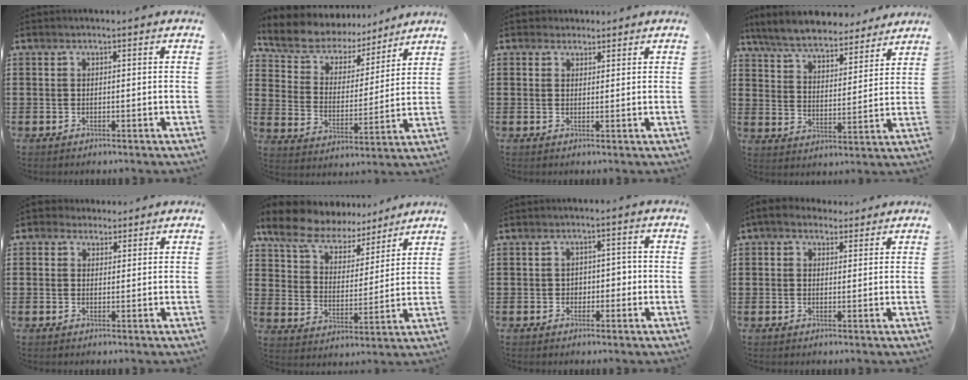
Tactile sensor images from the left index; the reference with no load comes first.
{"total": 7.2, "force": [6.6, 2.8, 0.6], "torque": [-0.055, -0.043, 0.117]}
{"total": 1.8, "force": [1.5, 1.0, -0.1], "torque": [-0.004, 0.007, 0.030]}
{"total": 7.2, "force": [6.7, 0.9, 2.3], "torque": [-0.075, -0.036, 0.119]}
{"total": 2.0, "force": [1.4, 1.4, 0.1], "torque": [-0.008, 0.010, 0.026]}
{"total": 8.8, "force": [7.8, 2.9, 2.7], "torque": [-0.092, -0.037, 0.143]}
{"total": 2.3, "force": [-0.3, 1.8, 1.5], "torque": [-0.026, 0.002, -0.014]}
{"total": 3.0, "force": [2.1, 1.8, 1.0], "torque": [-0.029, 0.005, 0.039]}